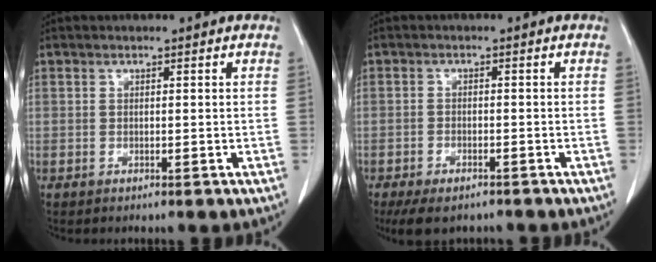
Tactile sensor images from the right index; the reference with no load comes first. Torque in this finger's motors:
{"motor_torque": [0.57, -0.53, 0.27, 0.07]}